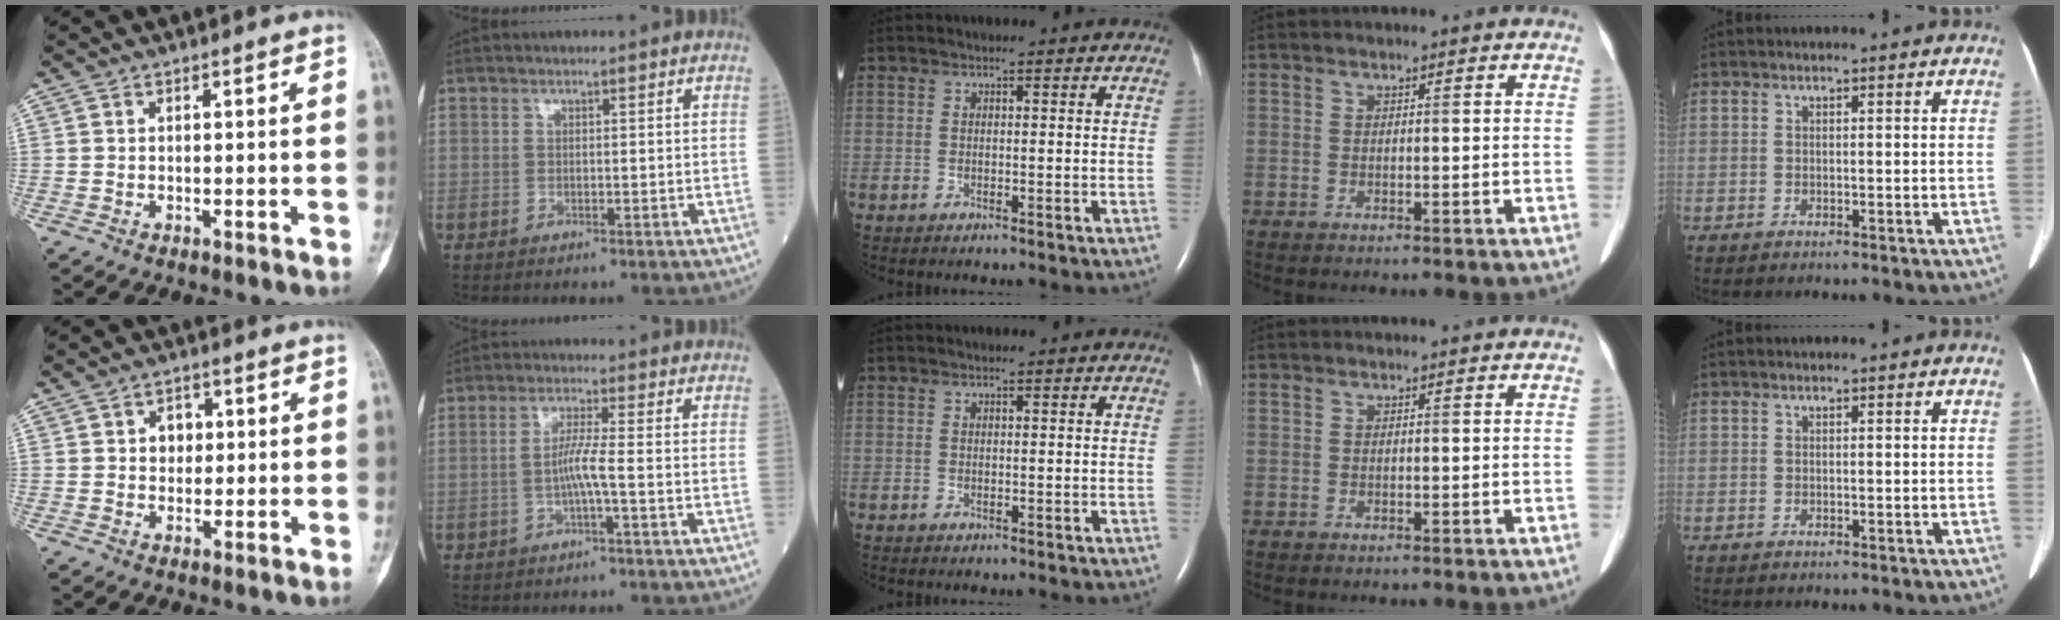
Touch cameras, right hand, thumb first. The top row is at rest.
{"thumb": {"total": 3.6, "force": [0.7, 2.9, 1.9], "torque": [-0.005, 0.003, 0.006]}, "index": {"total": 3.5, "force": [-1.1, -0.6, 3.3], "torque": [-0.065, 0.004, -0.021]}}